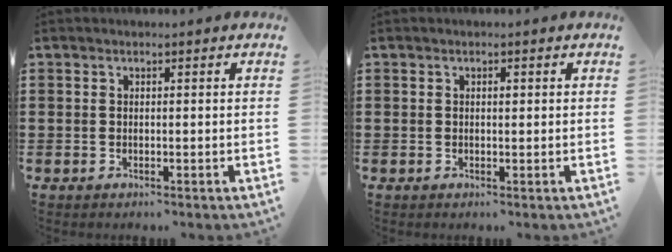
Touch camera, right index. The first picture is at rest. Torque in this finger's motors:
{"motor_torque": [0.31, -0.17, 0.00, 0.04]}